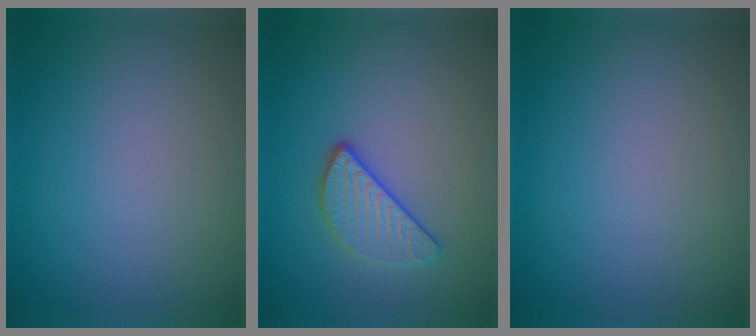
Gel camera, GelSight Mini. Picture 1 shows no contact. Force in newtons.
{"total": 3.0, "press": 2.6, "slide": 1.3}
{"total": 0.0}